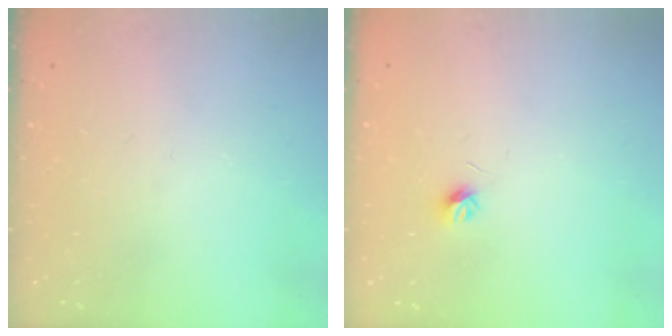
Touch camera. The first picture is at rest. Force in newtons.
{"total": 4.0, "press": 3.9, "slide": 0.9}